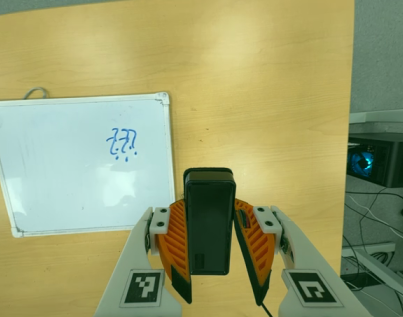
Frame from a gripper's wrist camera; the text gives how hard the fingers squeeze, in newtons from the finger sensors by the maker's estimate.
{"total": 5.5, "left": 4.3, "right": 6.7}